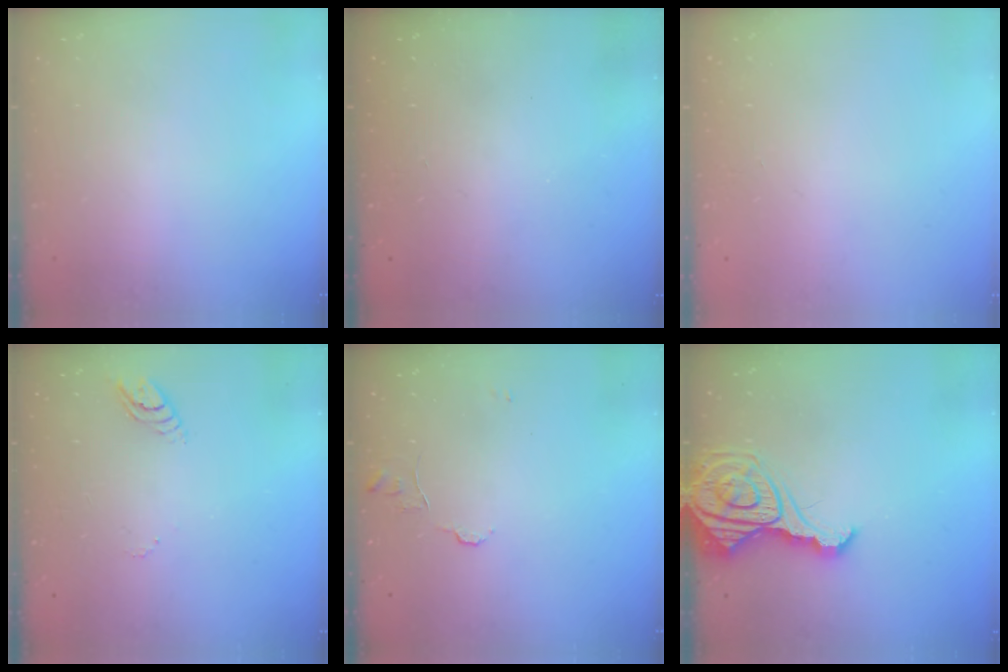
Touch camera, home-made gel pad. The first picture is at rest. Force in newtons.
{"total": 0.0}
{"total": 0.0}
{"total": 3.2, "press": 3.2, "slide": 0.4}
{"total": 5.8, "press": 5.8, "slide": 0.5}
{"total": 15.7, "press": 15.6, "slide": 1.6}